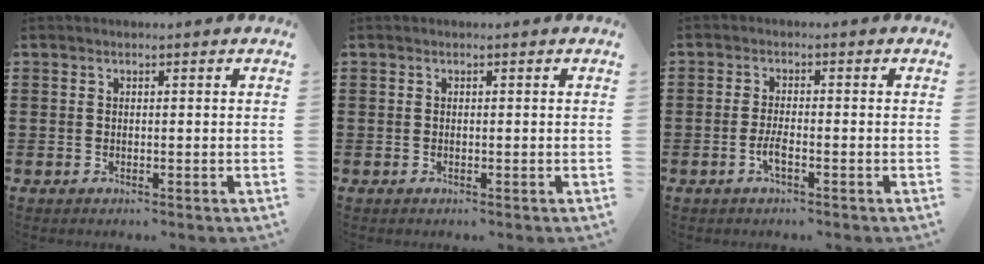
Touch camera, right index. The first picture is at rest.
{"total": 0.0}
{"total": 2.4, "force": [-1.2, 0.5, 2.0], "torque": [-0.049, -0.004, -0.027]}